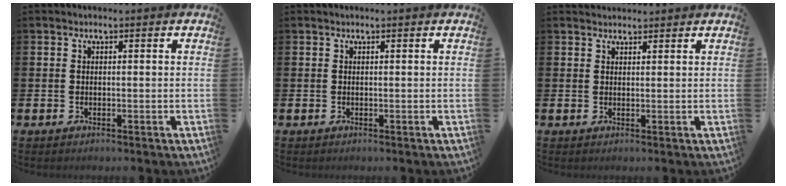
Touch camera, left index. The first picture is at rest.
{"total": 0.0}
{"total": 1.7, "force": [1.6, 0.4, 0.0], "torque": [0.011, -0.006, 0.027]}